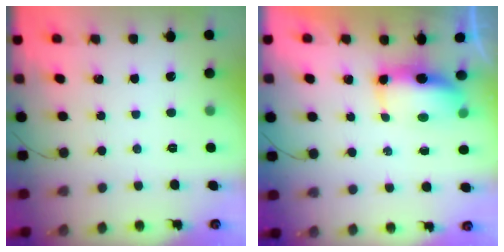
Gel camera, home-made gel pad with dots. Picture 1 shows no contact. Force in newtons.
{"total": 13.6, "press": 9.2, "slide": 10.0}